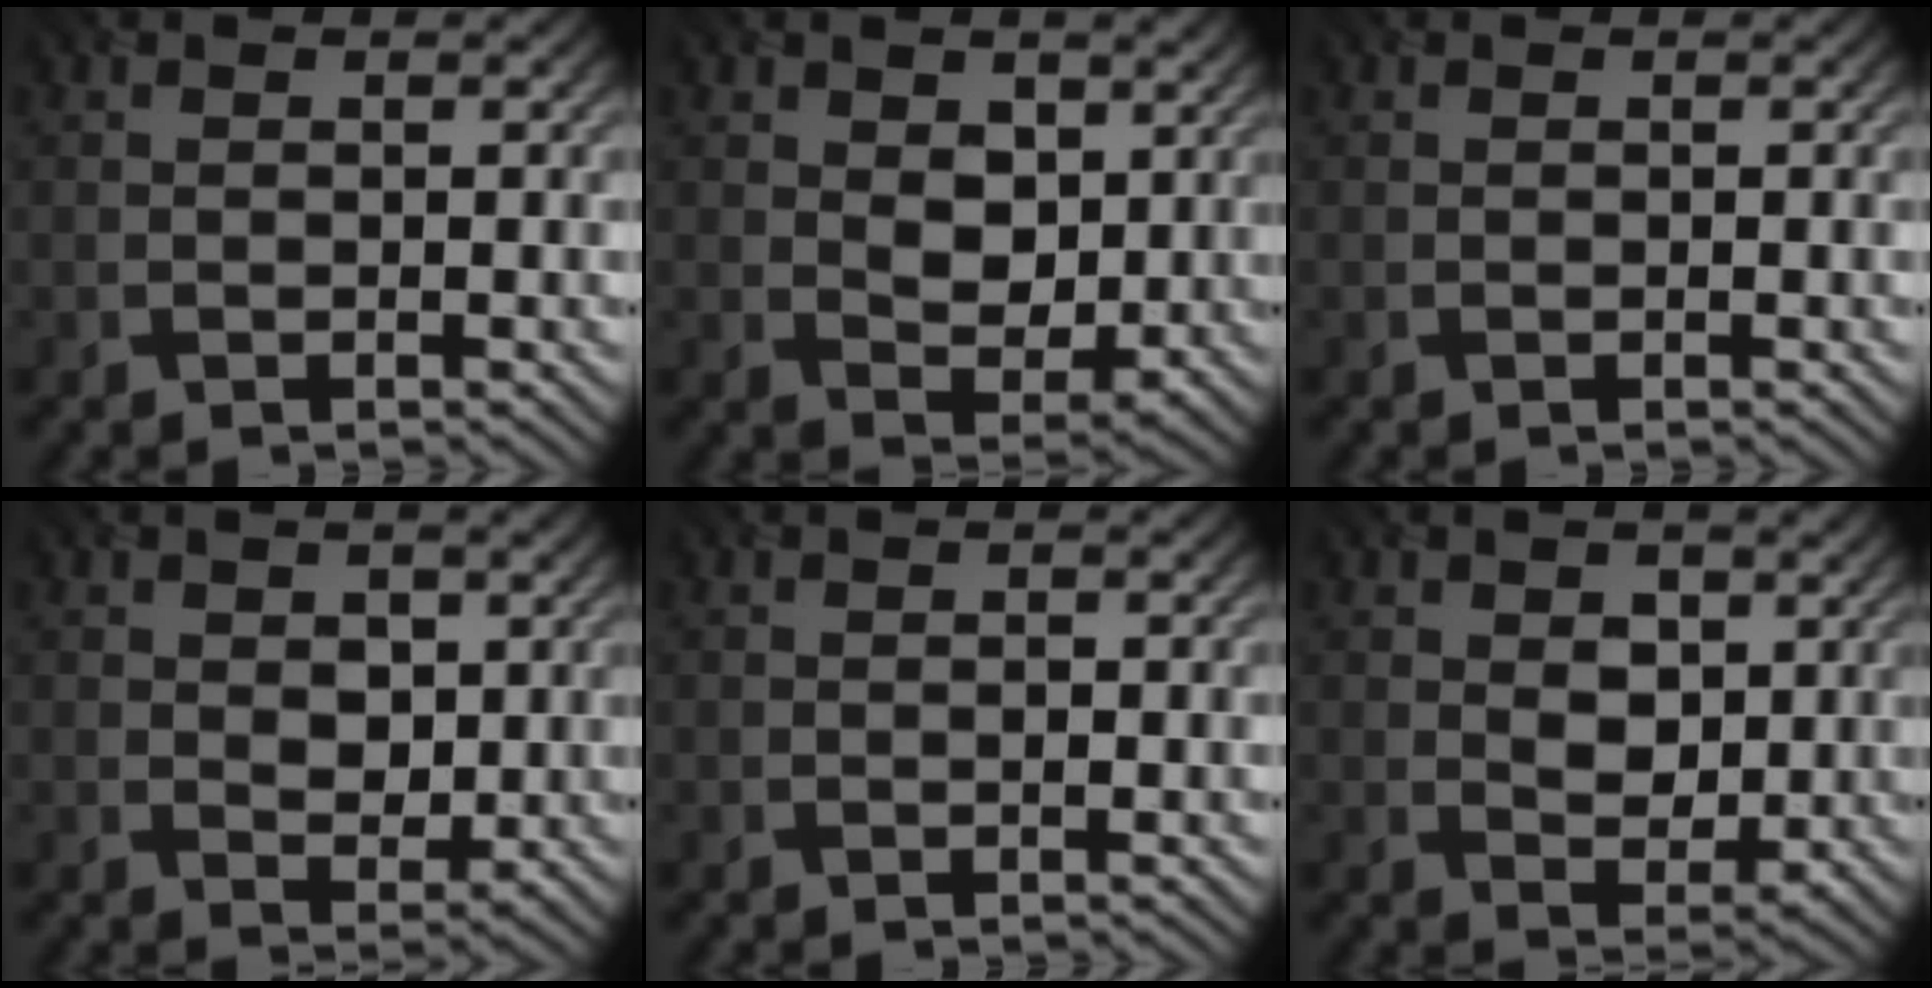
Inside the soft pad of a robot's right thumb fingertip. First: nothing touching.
{"total": 5.4, "force": [1.7, 3.8, 3.5], "torque": [-0.078, -0.005, 0.022]}
{"total": 0.0}
{"total": 3.1, "force": [0.8, 2.4, 1.9], "torque": [-0.041, -0.006, 0.006]}
{"total": 0.6, "force": [-0.1, 0.3, 0.5], "torque": [-0.007, -0.001, 0.000]}
{"total": 4.4, "force": [1.1, 3.2, 2.8], "torque": [-0.062, -0.004, 0.011]}